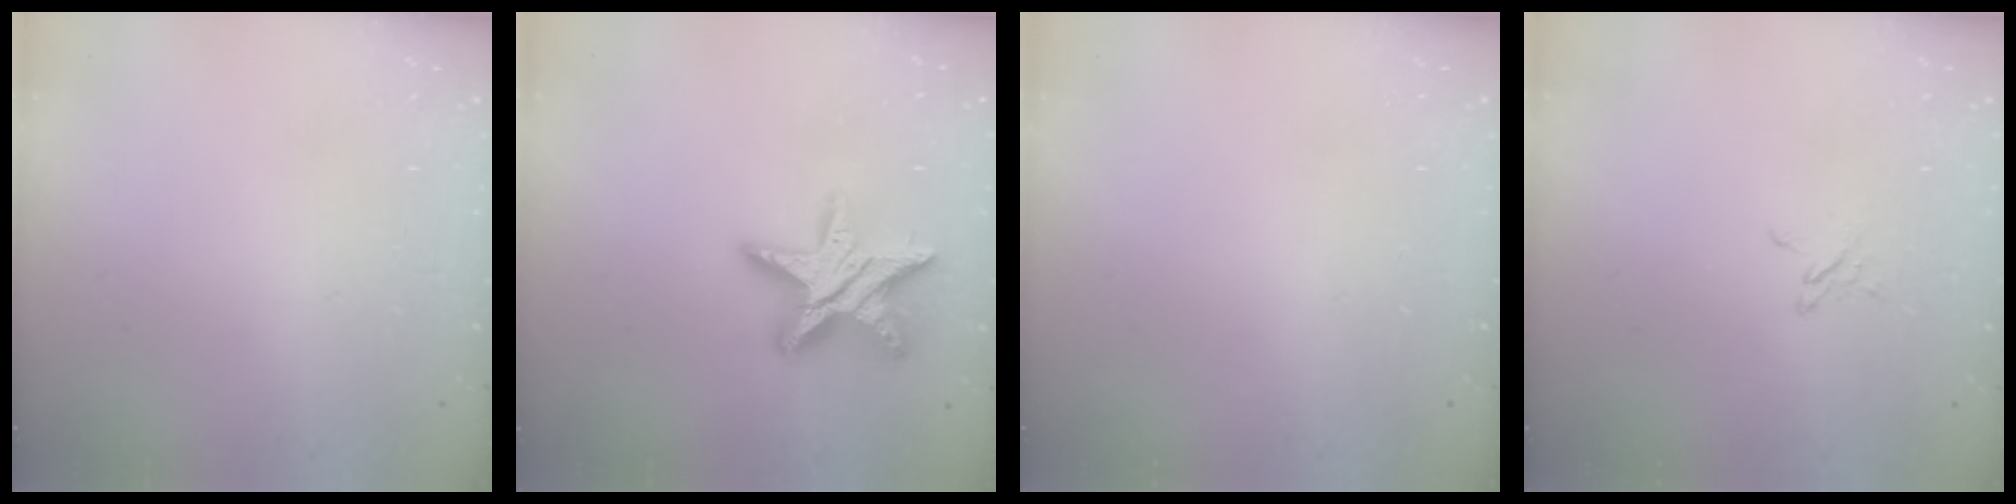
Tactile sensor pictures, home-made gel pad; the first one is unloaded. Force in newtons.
{"total": 16.9, "press": 16.8, "slide": 1.3}
{"total": 0.0}
{"total": 2.7, "press": 2.7, "slide": 0.3}